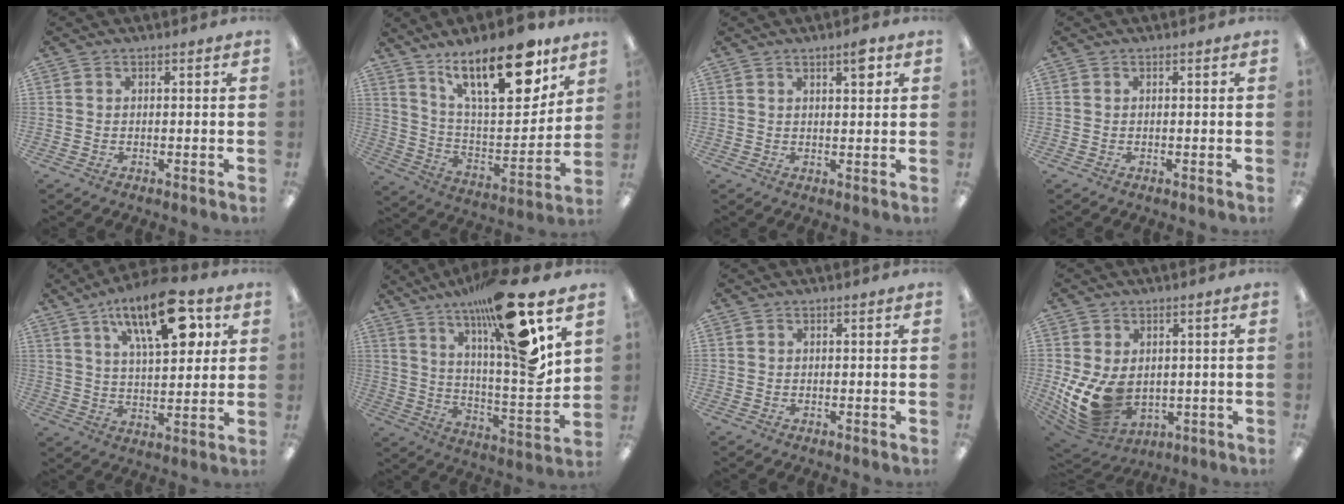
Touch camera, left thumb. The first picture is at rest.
{"total": 22.2, "force": [14.3, 7.8, 15.1], "torque": [-0.237, -0.089, 0.240]}
{"total": 4.0, "force": [2.4, 1.0, 3.0], "torque": [-0.041, -0.007, 0.035]}
{"total": 0.0}
{"total": 19.3, "force": [9.9, 8.2, 14.5], "torque": [-0.214, -0.037, 0.156]}
{"total": 23.1, "force": [14.8, 3.6, 17.4], "torque": [-0.291, -0.085, 0.226]}
{"total": 0.0}
{"total": 11.9, "force": [-0.9, 8.8, 7.9], "torque": [-0.169, -0.012, -0.009]}